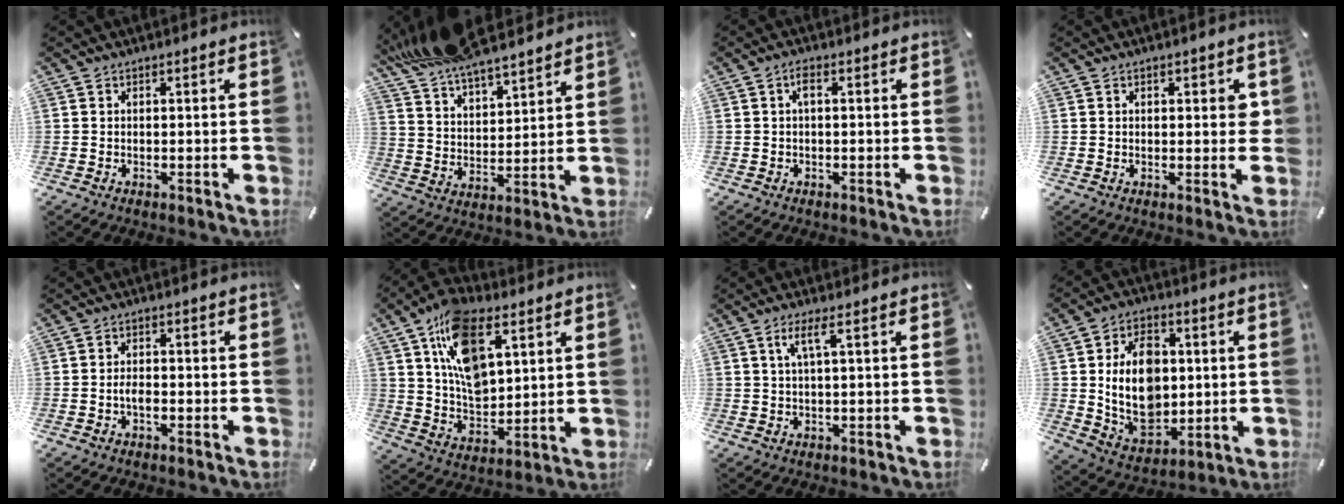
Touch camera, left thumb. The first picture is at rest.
{"total": 13.1, "force": [11.8, 3.5, 4.3], "torque": [-0.111, -0.070, 0.222]}
{"total": 2.0, "force": [0.1, 0.7, 1.9], "torque": [-0.039, 0.006, 0.000]}
{"total": 2.8, "force": [0.5, 1.5, 2.3], "torque": [-0.028, 0.000, 0.004]}
{"total": 2.6, "force": [-1.1, 1.3, 1.9], "torque": [-0.036, 0.007, -0.020]}
{"total": 16.6, "force": [7.9, 9.6, 11.0], "torque": [-0.207, -0.018, 0.142]}
{"total": 4.2, "force": [1.3, 0.5, 3.9], "torque": [-0.079, 0.001, 0.020]}
{"total": 15.7, "force": [1.4, 11.8, 10.2], "torque": [-0.188, 0.003, 0.030]}